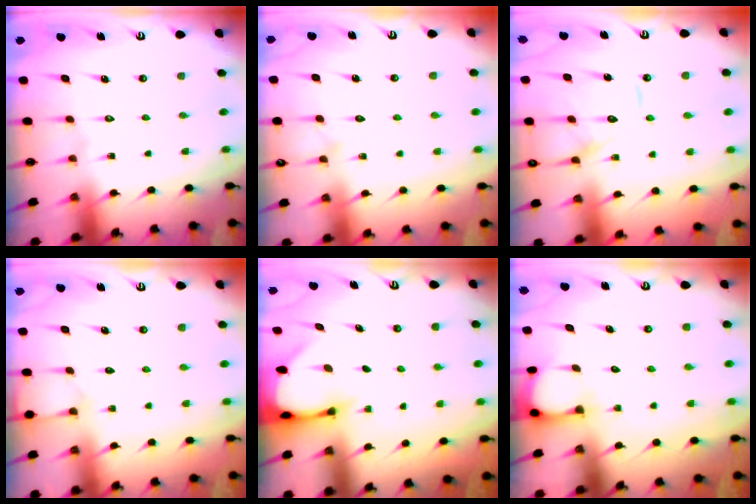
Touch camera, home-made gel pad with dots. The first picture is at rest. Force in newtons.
{"total": 3.9, "press": 3.9, "slide": 0.4}
{"total": 12.4, "press": 12.3, "slide": 1.2}
{"total": 2.7, "press": 2.7, "slide": 0.5}
{"total": 2.3, "press": 2.3, "slide": 0.1}
{"total": 2.3, "press": 2.3, "slide": 0.3}